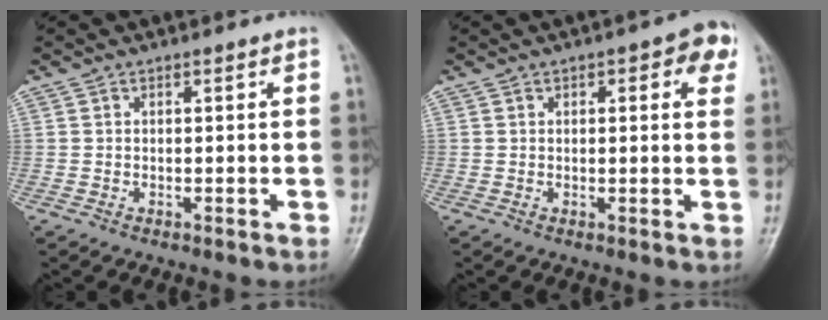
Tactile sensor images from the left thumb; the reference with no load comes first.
{"total": 6.1, "force": [2.5, 2.3, 5.1], "torque": [-0.041, 0.003, 0.022]}